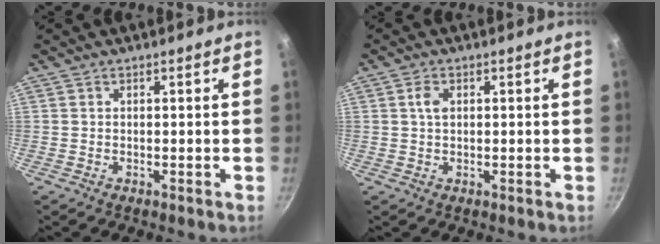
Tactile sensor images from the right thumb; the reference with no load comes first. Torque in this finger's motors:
{"motor_torque": [0.17, 0.11, 0.52, 0.27, 0.06]}